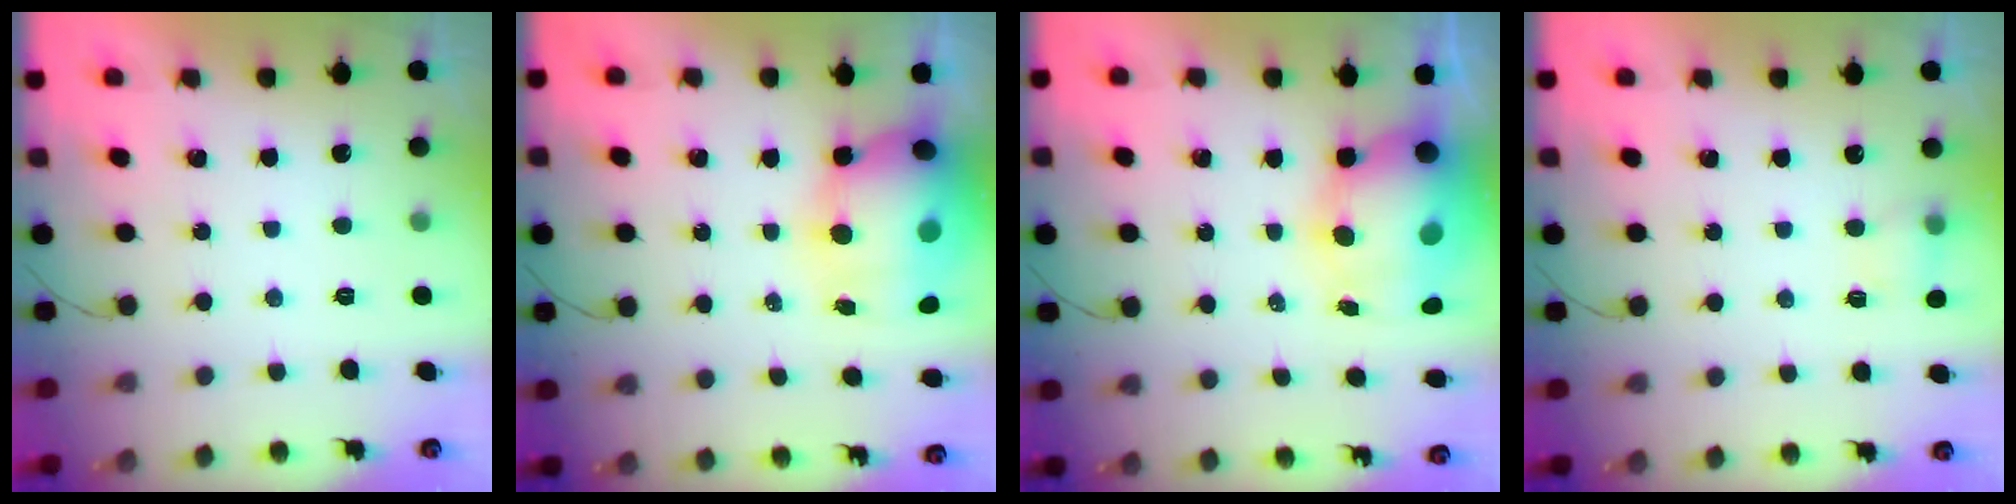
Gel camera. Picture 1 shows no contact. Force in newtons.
{"total": 17.9, "press": 15.8, "slide": 8.4}
{"total": 11.7, "press": 11.4, "slide": 2.8}
{"total": 4.8, "press": 4.5, "slide": 1.4}